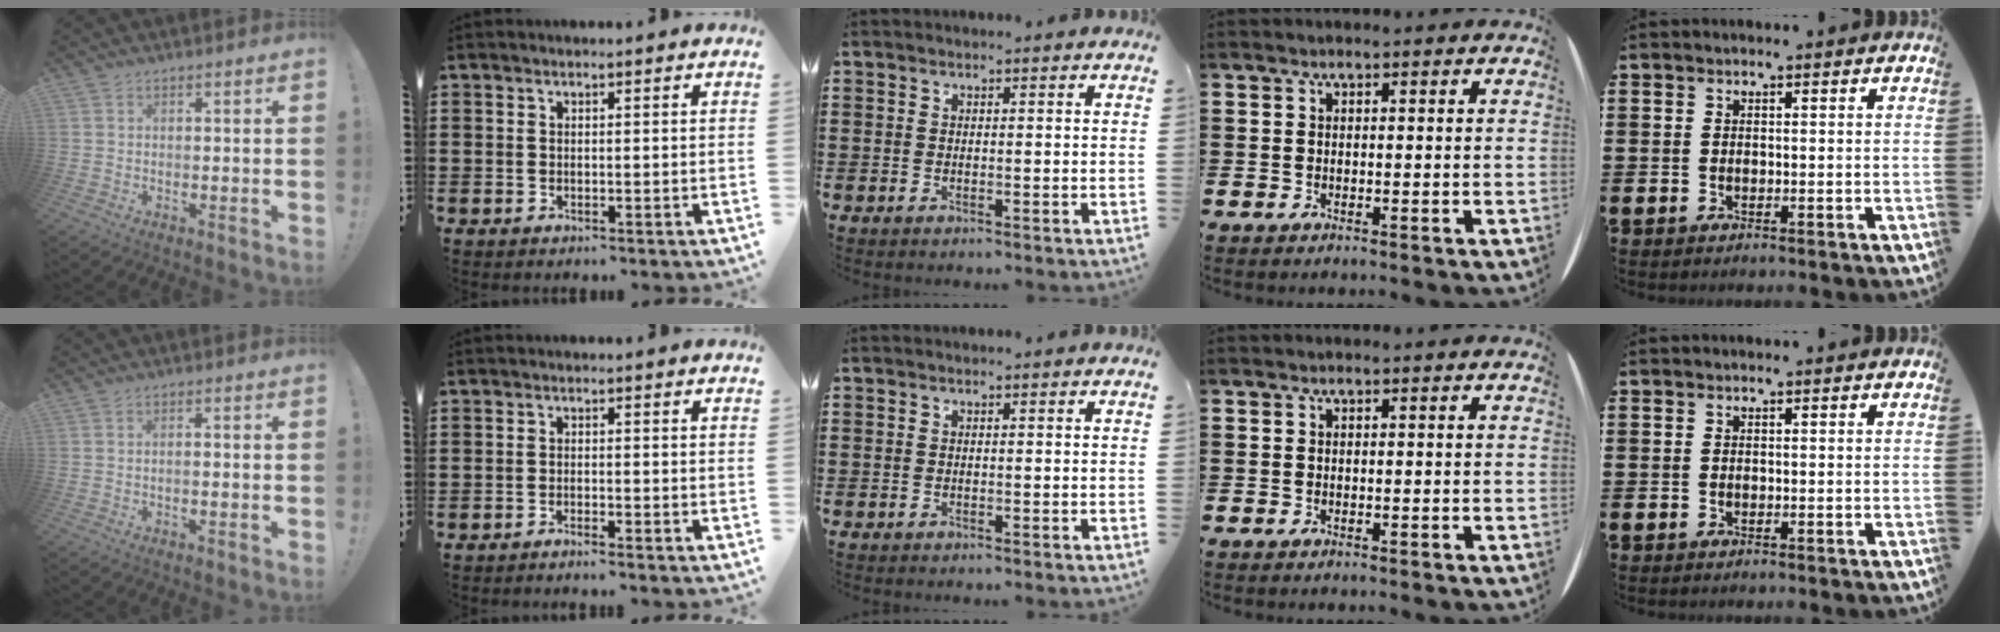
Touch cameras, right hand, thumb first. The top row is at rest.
{"thumb": {"total": 1.5, "force": [-0.9, 0.1, 1.2], "torque": [-0.029, 0.006, -0.015]}, "index": {"total": 1.3, "force": [-1.3, -0.1, 0.2], "torque": [-0.005, 0.002, -0.025]}}